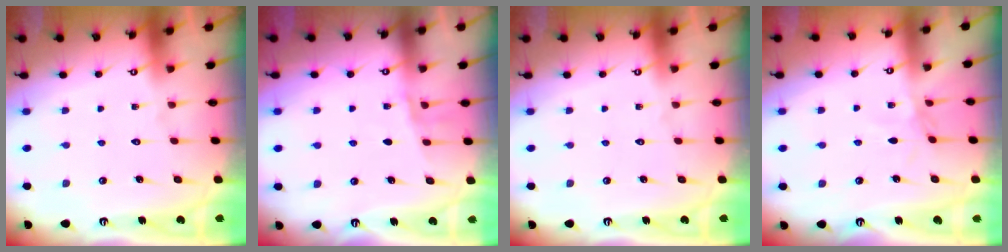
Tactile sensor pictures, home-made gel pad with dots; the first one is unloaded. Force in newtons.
{"total": 3.9, "press": 3.7, "slide": 1.3}
{"total": 0.0}
{"total": 1.5, "press": 1.5, "slide": 0.4}